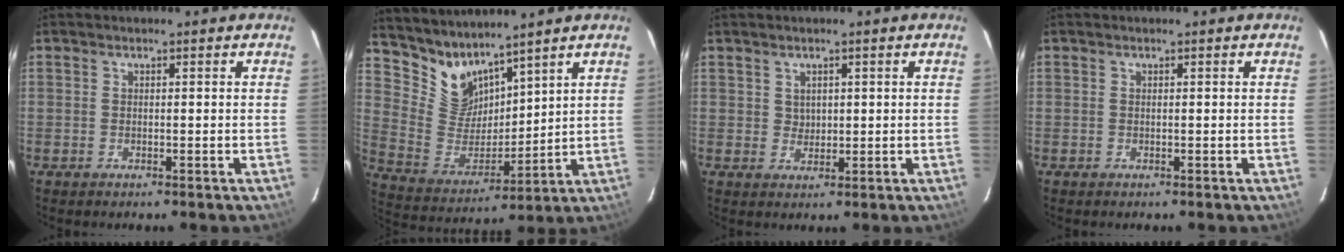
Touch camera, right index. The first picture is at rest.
{"total": 9.7, "force": [8.5, 4.2, 2.1], "torque": [-0.049, -0.010, 0.183]}
{"total": 2.0, "force": [1.0, 1.7, 0.5], "torque": [-0.003, 0.004, 0.020]}
{"total": 0.0}